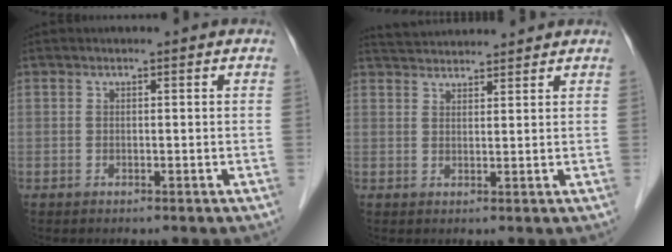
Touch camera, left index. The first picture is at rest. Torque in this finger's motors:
{"motor_torque": [0.03, -0.37, 0.04, 0.01]}